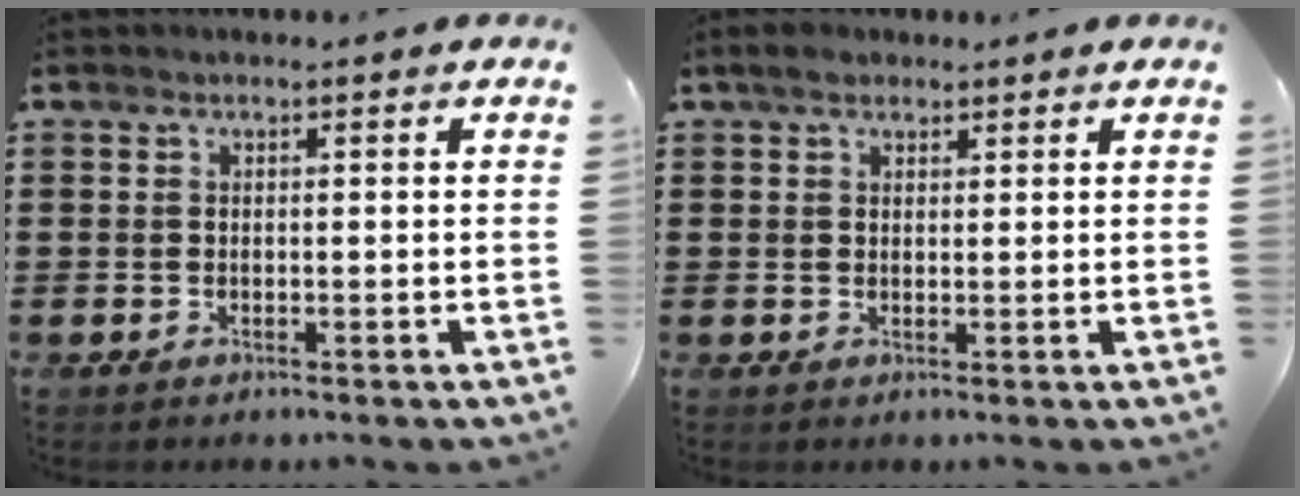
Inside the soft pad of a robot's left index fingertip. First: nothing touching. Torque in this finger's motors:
{"motor_torque": [0.42, -0.49, 0.24, 0.02]}